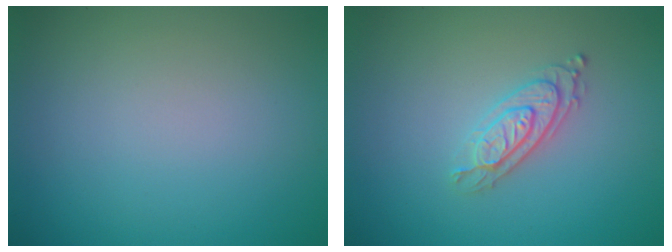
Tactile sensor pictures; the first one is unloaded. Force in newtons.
{"total": 2.6, "press": 2.3, "slide": 1.3}